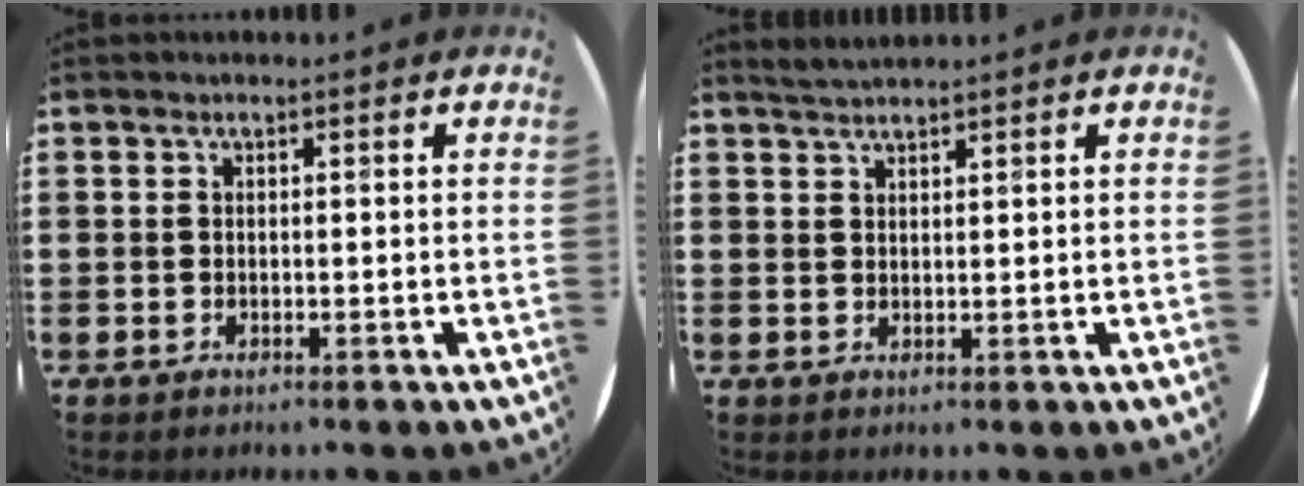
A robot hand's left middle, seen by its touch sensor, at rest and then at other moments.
{"total": 1.6, "force": [1.6, -0.1, 0.3], "torque": [-0.007, 0.001, 0.031]}